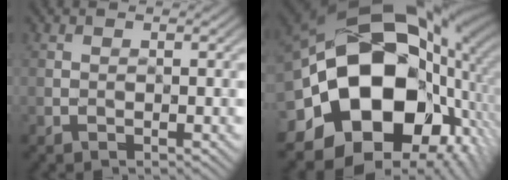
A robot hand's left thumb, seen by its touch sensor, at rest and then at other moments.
{"total": 22.1, "force": [-3.1, 16.1, 14.7], "torque": [-0.327, -0.048, -0.028]}